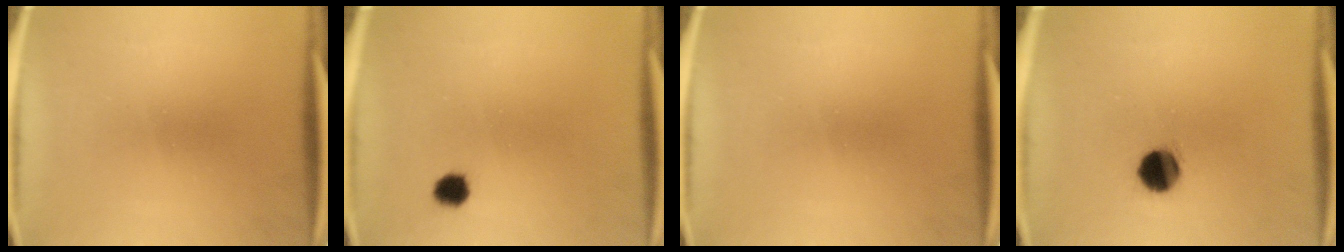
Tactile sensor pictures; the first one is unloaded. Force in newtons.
{"total": 2.7}
{"total": 0.0}
{"total": 7.6}